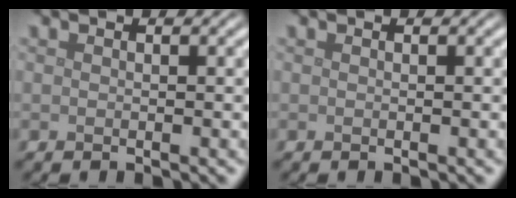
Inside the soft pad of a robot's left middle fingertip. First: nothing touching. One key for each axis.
{"total": 0.0}